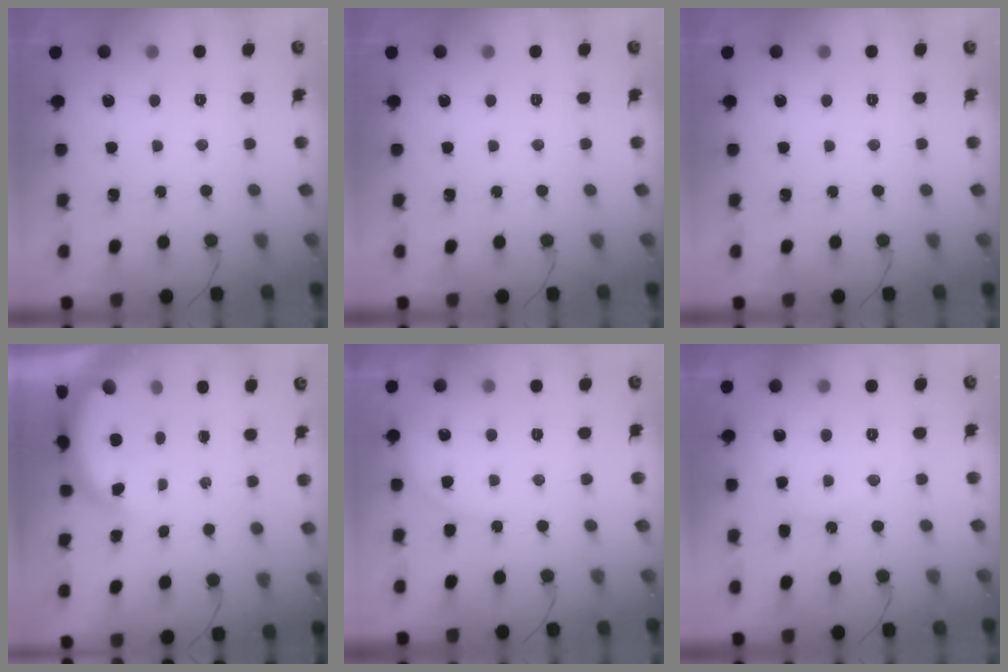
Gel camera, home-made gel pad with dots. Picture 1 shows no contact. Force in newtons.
{"total": 0.0}
{"total": 0.0}
{"total": 4.4, "press": 4.4, "slide": 0.3}
{"total": 5.2, "press": 5.2, "slide": 0.7}
{"total": 8.2, "press": 8.2, "slide": 0.3}